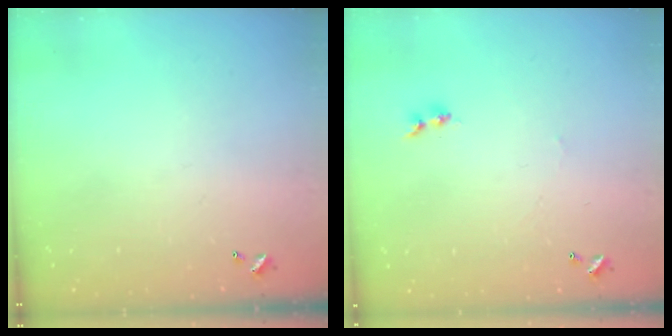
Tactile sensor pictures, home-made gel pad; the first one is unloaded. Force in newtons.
{"total": 1.1, "press": 0.9, "slide": 0.5}